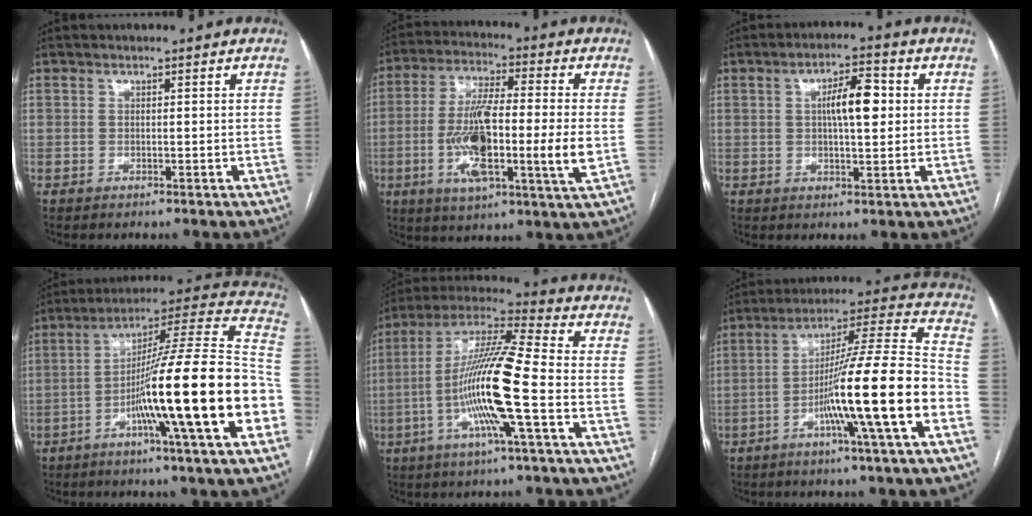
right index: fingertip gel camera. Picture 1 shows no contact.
{"total": 16.5, "force": [-2.7, 1.9, 16.2], "torque": [-0.304, -0.006, -0.051]}
{"total": 6.9, "force": [1.1, 2.0, 6.5], "torque": [-0.112, 0.014, 0.019]}
{"total": 24.5, "force": [-7.1, -0.9, 23.4], "torque": [-0.302, -0.002, -0.129]}
{"total": 15.9, "force": [-3.8, 0.0, 15.5], "torque": [-0.299, -0.001, -0.083]}
{"total": 18.3, "force": [-6.6, -1.1, 17.0], "torque": [-0.273, 0.002, -0.116]}